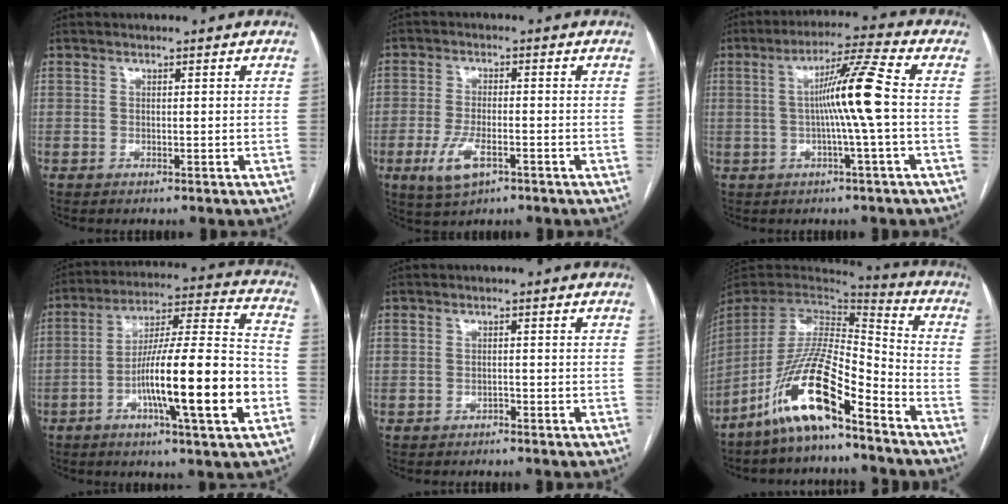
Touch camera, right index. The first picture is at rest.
{"total": 6.1, "force": [-2.8, 2.5, 4.8], "torque": [-0.102, -0.008, -0.046]}
{"total": 9.4, "force": [-0.1, -1.5, 9.2], "torque": [-0.160, 0.009, -0.001]}
{"total": 18.8, "force": [-5.7, 1.1, 17.9], "torque": [-0.290, 0.004, -0.090]}
{"total": 0.6, "force": [-0.4, 0.4, 0.1], "torque": [-0.003, 0.002, -0.009]}
{"total": 15.6, "force": [-10.1, 2.8, 11.5], "torque": [-0.230, 0.000, -0.188]}